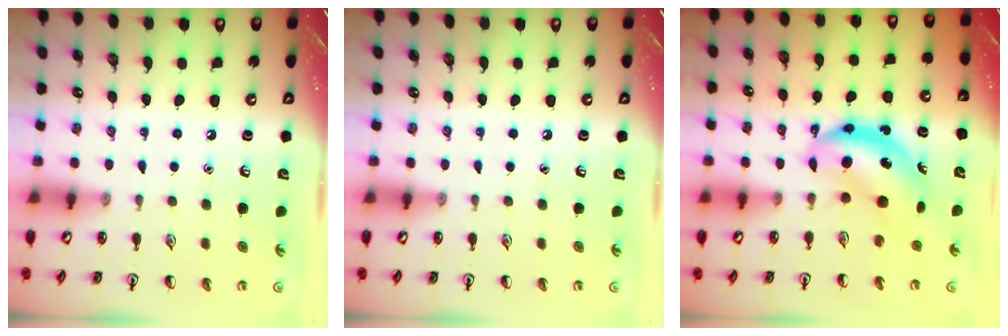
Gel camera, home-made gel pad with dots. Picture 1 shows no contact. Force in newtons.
{"total": 0.0}
{"total": 6.2, "press": 6.0, "slide": 1.4}